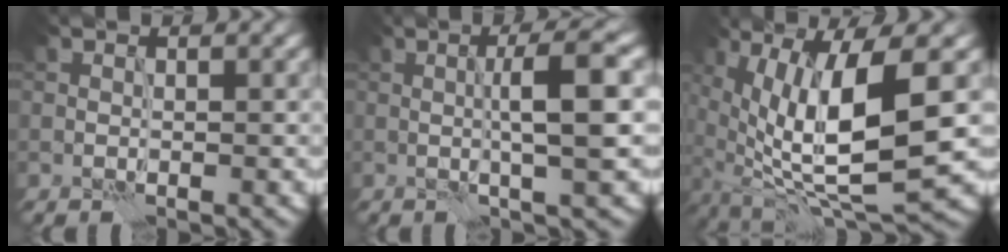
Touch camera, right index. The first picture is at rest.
{"total": 5.1, "force": [0.1, 0.5, 5.1], "torque": [-0.082, 0.012, -0.002]}
{"total": 11.8, "force": [0.3, 4.0, 11.1], "torque": [-0.194, -0.018, 0.011]}